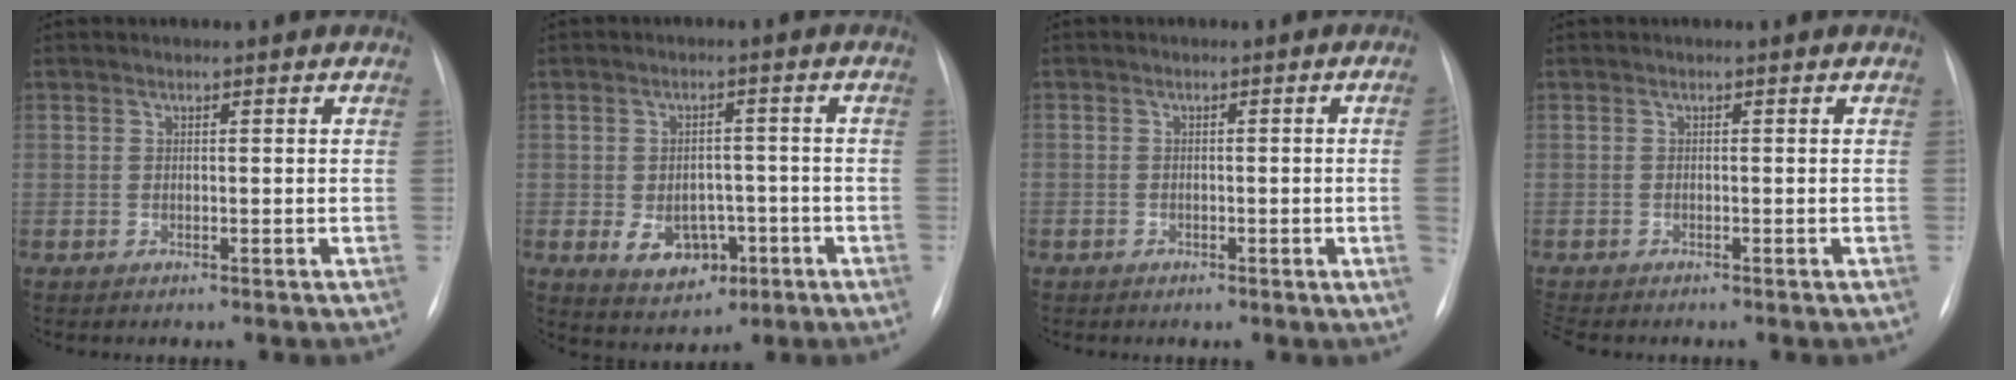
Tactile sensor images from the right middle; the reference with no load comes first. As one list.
[{"total": 6.7, "force": [-2.3, 4.8, 4.0], "torque": [-0.067, 0.006, -0.022]}, {"total": 2.6, "force": [-0.6, -0.2, 2.5], "torque": [-0.040, 0.001, -0.009]}, {"total": 1.7, "force": [-1.6, 0.4, 0.6], "torque": [-0.009, -0.006, -0.022]}]